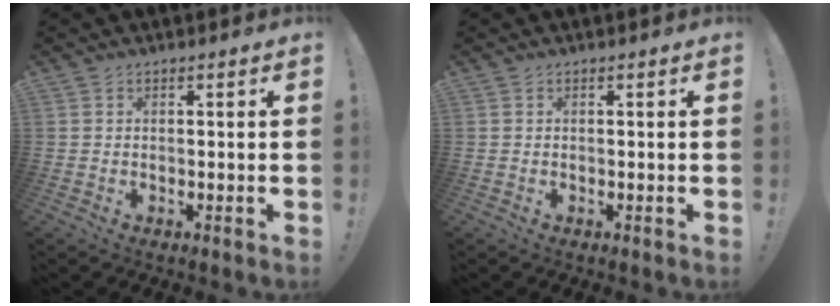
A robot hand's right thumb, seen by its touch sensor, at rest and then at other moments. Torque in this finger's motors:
{"motor_torque": [0.00, 0.00, -0.03, 0.03, 0.00]}